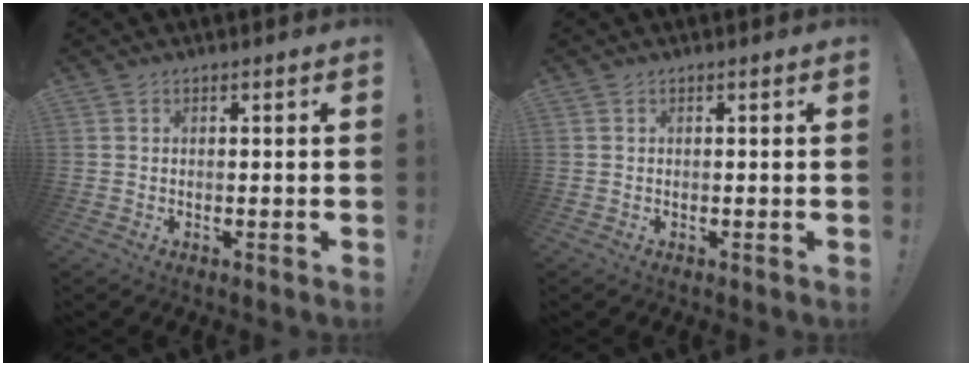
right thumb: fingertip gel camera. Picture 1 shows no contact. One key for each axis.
{"total": 0.0}